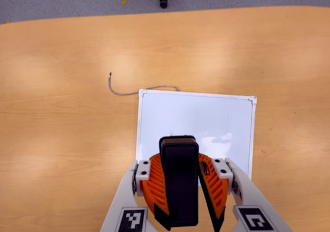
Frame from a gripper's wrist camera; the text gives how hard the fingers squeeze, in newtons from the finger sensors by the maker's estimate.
{"total": 11.3, "left": 10.3, "right": 12.2}